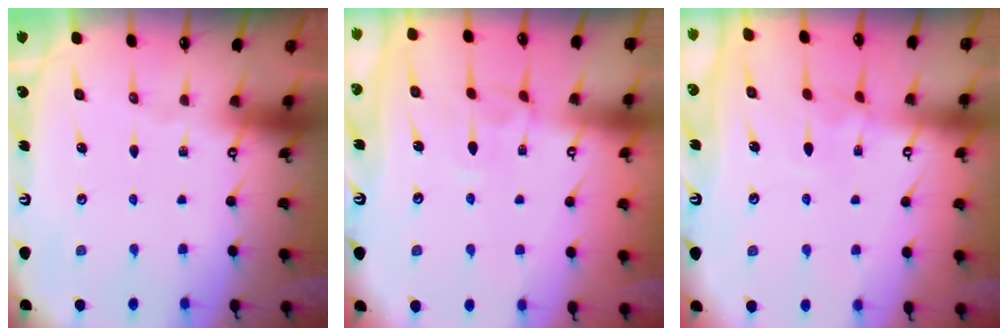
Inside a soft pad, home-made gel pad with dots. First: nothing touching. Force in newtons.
{"total": 3.6, "press": 3.6, "slide": 0.3}
{"total": 1.4, "press": 1.3, "slide": 0.5}